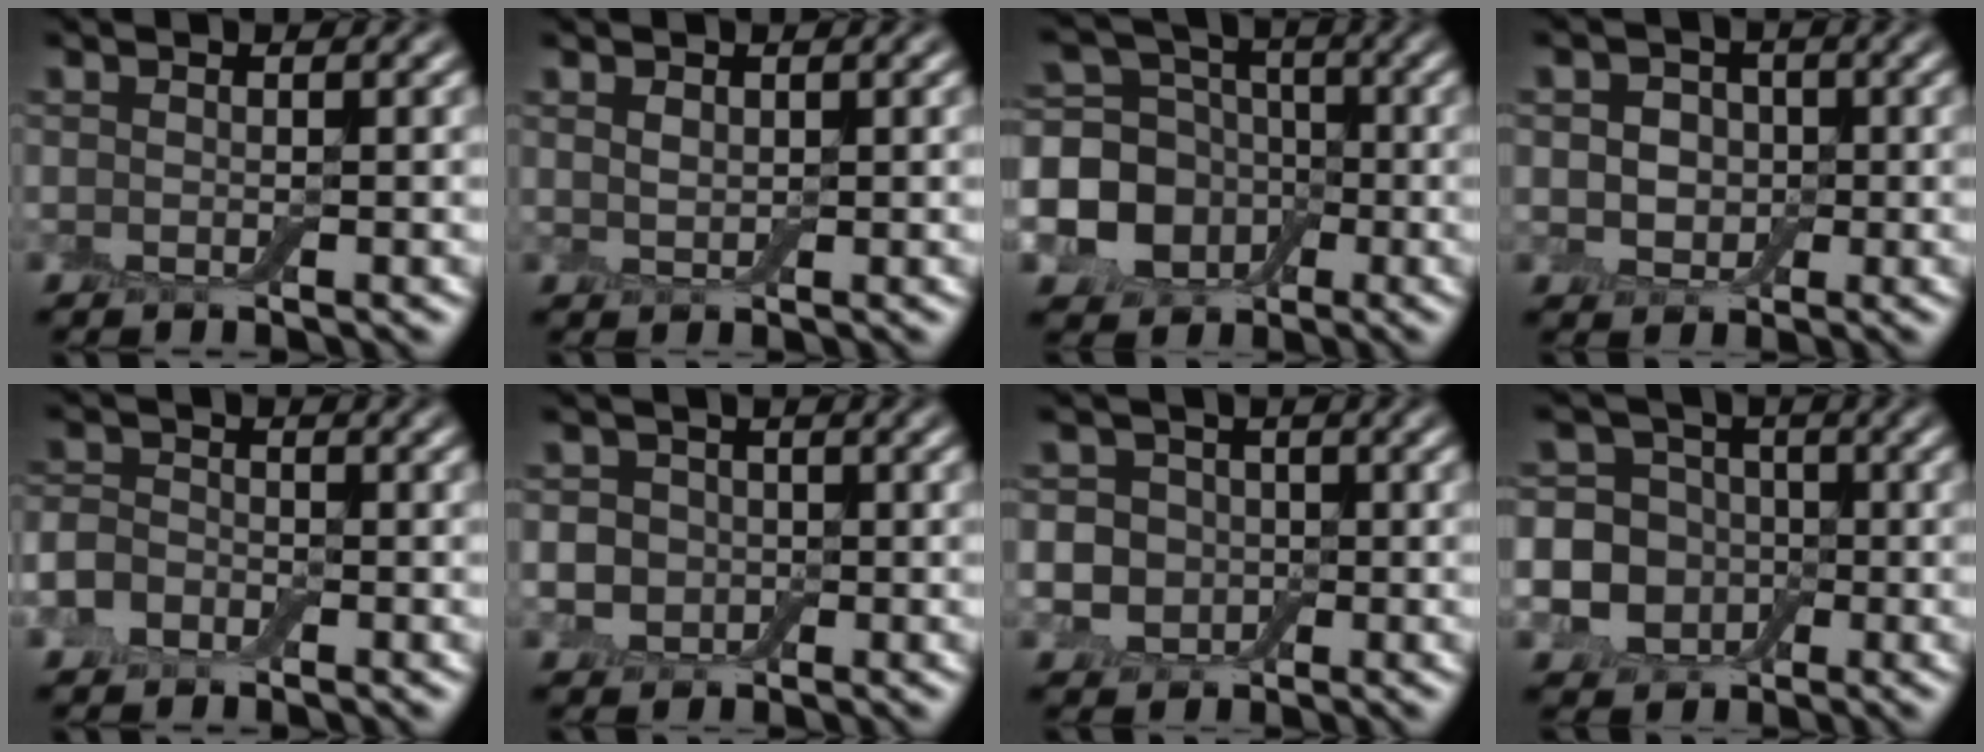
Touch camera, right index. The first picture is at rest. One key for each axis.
{"total": 1.2, "fx": 0.6, "fy": 0.7, "fz": 0.7, "tx": -0.016, "ty": -0.001, "tz": 0.015}
{"total": 8.8, "fx": -1.7, "fy": 7.7, "fz": 4.0, "tx": -0.072, "ty": -0.016, "tz": -0.057}
{"total": 4.1, "fx": 0.2, "fy": 3.4, "fz": 2.1, "tx": -0.025, "ty": 0.009, "tz": -0.022}
{"total": 3.4, "fx": -1.6, "fy": 2.5, "fz": 1.6, "tx": -0.025, "ty": -0.001, "tz": -0.041}
{"total": 4.0, "fx": -0.1, "fy": 3.6, "fz": 1.8, "tx": -0.014, "ty": 0.017, "tz": -0.027}
{"total": 5.3, "fx": -0.4, "fy": 4.8, "fz": 2.2, "tx": -0.021, "ty": 0.023, "tz": -0.039}
{"total": 11.7, "fx": -1.2, "fy": 11.0, "fz": 3.8, "tx": -0.108, "ty": 0.029, "tz": -0.049}